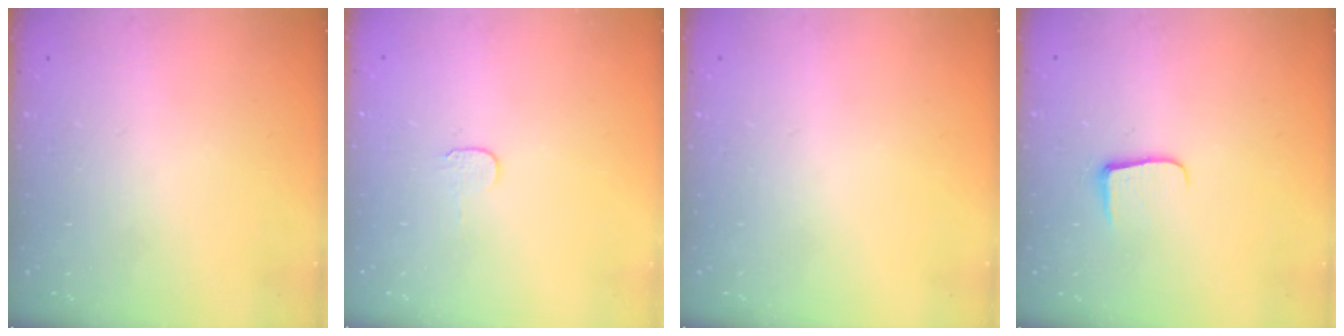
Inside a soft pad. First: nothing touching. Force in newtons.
{"total": 3.9, "press": 3.8, "slide": 0.4}
{"total": 0.0}
{"total": 6.2, "press": 6.1, "slide": 0.7}